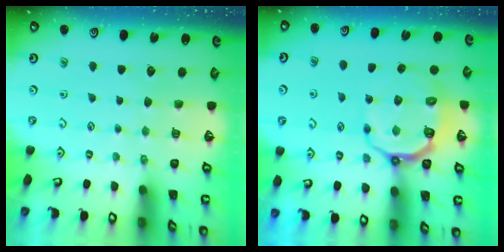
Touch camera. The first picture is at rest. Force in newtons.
{"total": 9.6, "press": 9.1, "slide": 3.1}